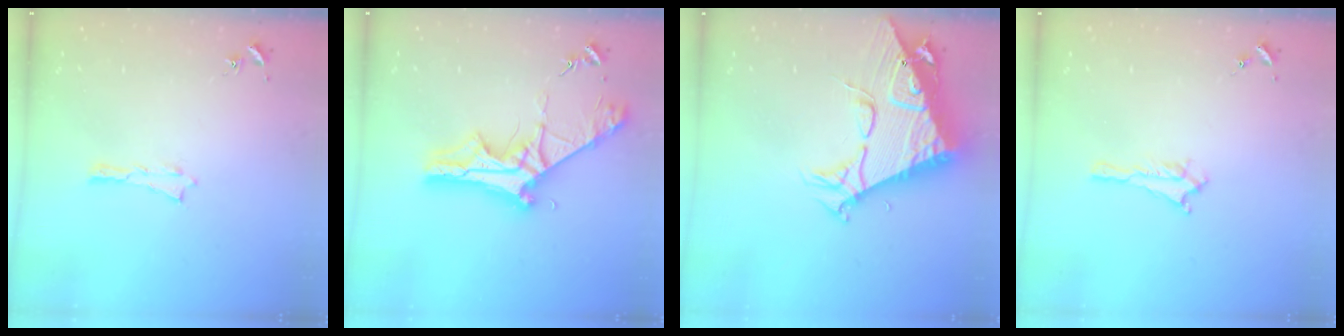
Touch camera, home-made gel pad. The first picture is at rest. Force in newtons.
{"total": 9.4, "press": 9.4, "slide": 1.0}
{"total": 10.8, "press": 10.8, "slide": 0.9}
{"total": 1.5, "press": 1.4, "slide": 0.2}